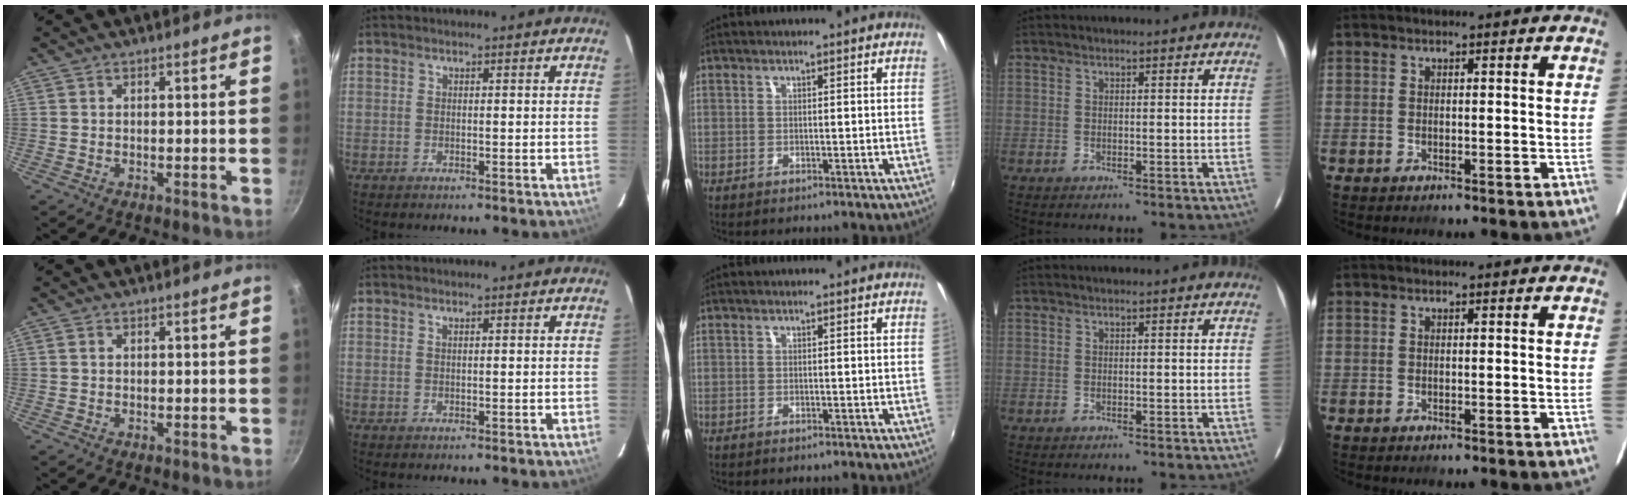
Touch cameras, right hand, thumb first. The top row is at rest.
{"thumb": {"total": 0.5, "force": [0.1, 0.4, 0.3], "torque": [-0.004, 0.002, 0.002]}}